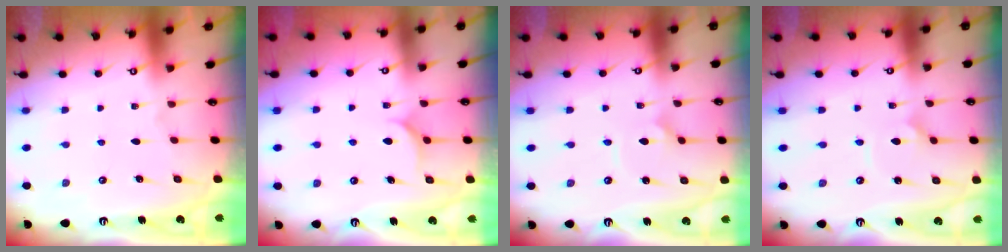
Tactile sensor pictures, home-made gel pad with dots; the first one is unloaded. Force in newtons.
{"total": 7.2, "press": 7.2, "slide": 0.6}
{"total": 2.0, "press": 2.0, "slide": 0.1}
{"total": 2.0, "press": 2.0, "slide": 0.1}